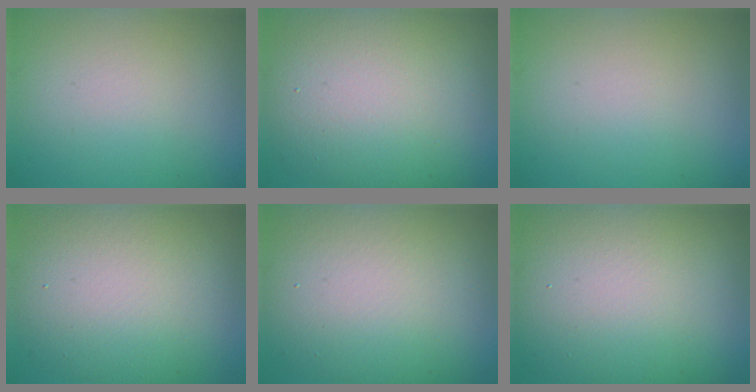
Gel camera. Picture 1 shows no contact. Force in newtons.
{"total": 12.9, "press": 12.9, "slide": 1.0}
{"total": 0.0}
{"total": 10.9, "press": 10.8, "slide": 1.1}
{"total": 13.0, "press": 13.0, "slide": 0.6}
{"total": 15.7, "press": 15.7, "slide": 1.3}